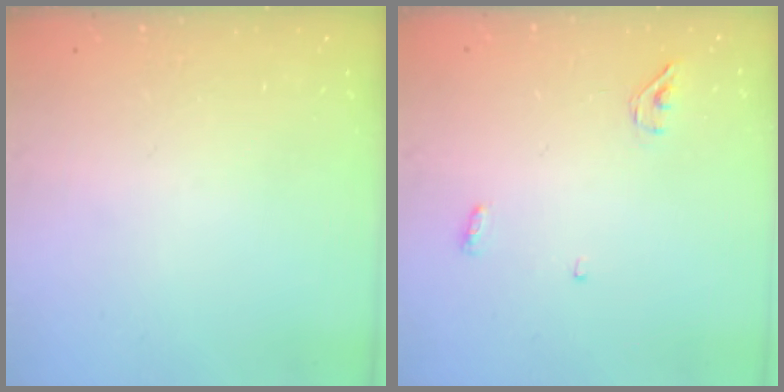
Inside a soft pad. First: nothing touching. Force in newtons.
{"total": 3.2, "press": 3.0, "slide": 1.2}